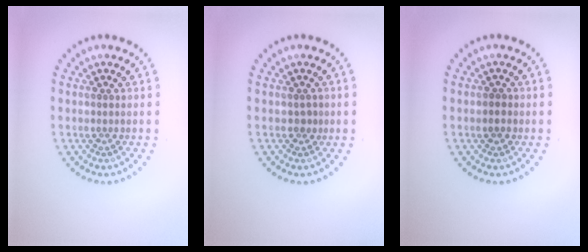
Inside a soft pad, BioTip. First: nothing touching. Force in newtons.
{"total": 0.9, "press": 0.7, "slide": 0.5}
{"total": 1.2, "press": 1.1, "slide": 0.4}